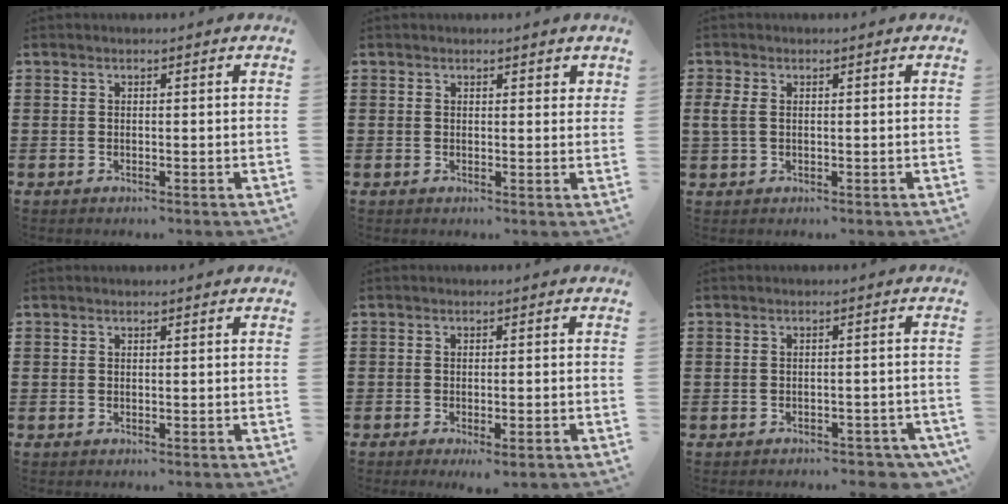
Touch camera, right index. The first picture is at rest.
{"total": 1.0, "force": [0.8, 0.5, 0.2], "torque": [0.002, 0.001, 0.014]}
{"total": 2.5, "force": [0.3, 1.5, 2.0], "torque": [-0.065, -0.003, -0.003]}
{"total": 0.0}
{"total": 1.1, "force": [-0.8, 0.1, 0.8], "torque": [-0.015, -0.004, -0.014]}
{"total": 1.9, "force": [-1.8, 0.6, 0.1], "torque": [-0.009, 0.001, -0.039]}